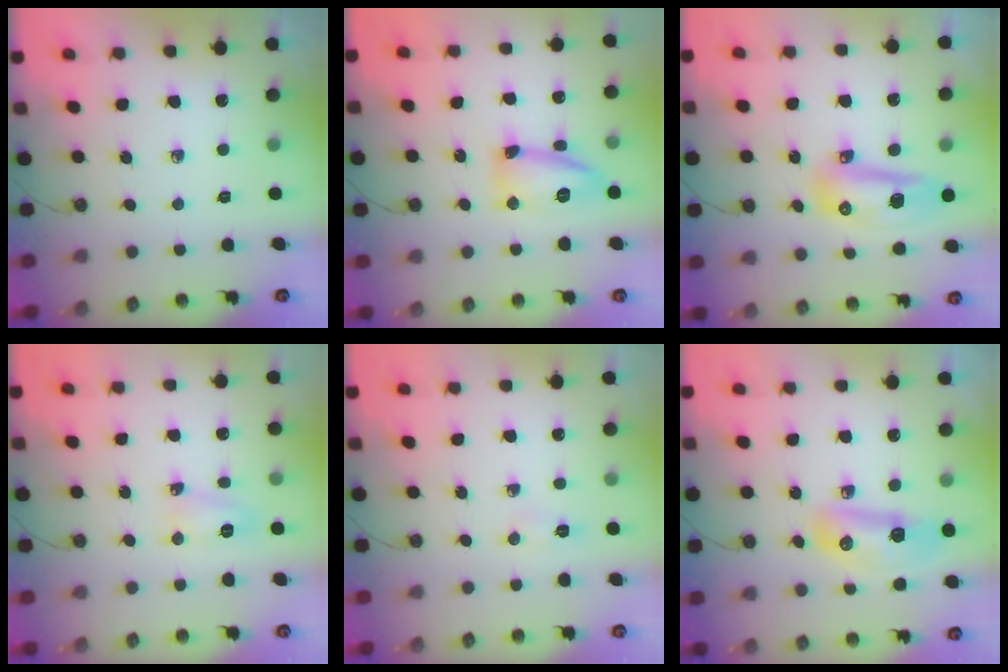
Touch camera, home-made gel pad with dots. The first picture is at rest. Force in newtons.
{"total": 12.5, "press": 12.2, "slide": 2.5}
{"total": 11.8, "press": 11.6, "slide": 2.3}
{"total": 6.7, "press": 6.7, "slide": 0.4}
{"total": 4.0, "press": 4.0, "slide": 0.5}
{"total": 20.6, "press": 14.9, "slide": 14.3}